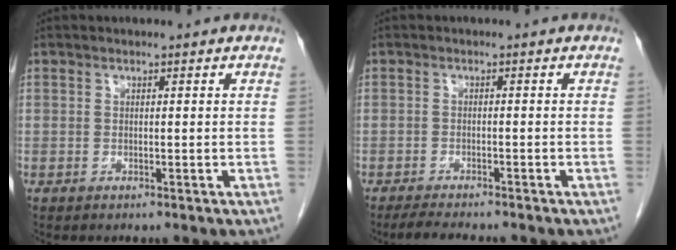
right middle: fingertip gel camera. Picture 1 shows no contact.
{"total": 4.8, "force": [-4.2, 0.4, 2.3], "torque": [-0.036, -0.013, -0.066]}